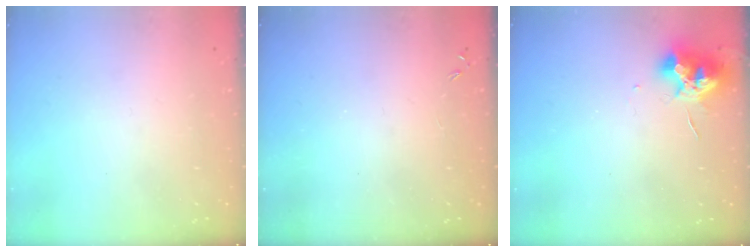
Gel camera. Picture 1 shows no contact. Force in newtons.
{"total": 0.0}
{"total": 12.2, "press": 12.2, "slide": 0.4}